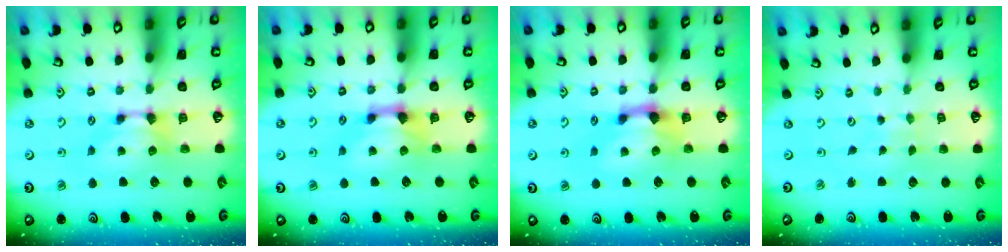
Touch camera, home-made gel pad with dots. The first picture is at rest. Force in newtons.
{"total": 1.9, "press": 1.3, "slide": 1.4}
{"total": 2.5, "press": 2.0, "slide": 1.5}
{"total": 5.7, "press": 5.7, "slide": 0.3}